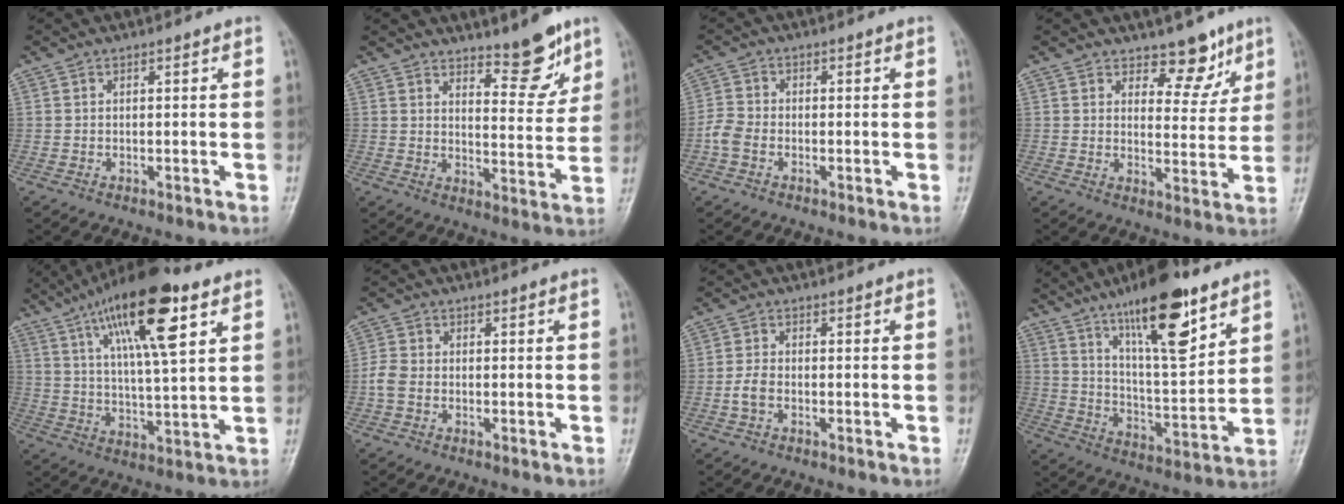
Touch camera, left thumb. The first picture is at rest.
{"total": 8.6, "force": [6.4, 2.8, 5.0], "torque": [-0.046, -0.054, 0.099]}
{"total": 3.6, "force": [-1.5, 2.6, 2.1], "torque": [-0.045, 0.004, -0.038]}
{"total": 6.7, "force": [4.8, 3.8, 2.7], "torque": [0.002, -0.033, 0.070]}
{"total": 18.7, "force": [9.2, 5.1, 15.4], "torque": [-0.243, -0.017, 0.156]}
{"total": 3.5, "force": [-0.7, 2.7, 2.0], "torque": [-0.048, 0.006, -0.018]}
{"total": 2.9, "force": [-1.0, 1.8, 2.0], "torque": [-0.044, 0.009, -0.025]}
{"total": 18.3, "force": [11.2, 5.3, 13.4], "torque": [-0.190, -0.059, 0.194]}